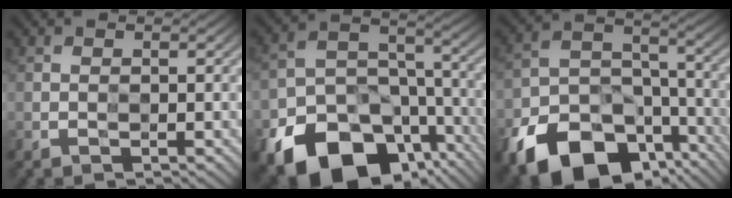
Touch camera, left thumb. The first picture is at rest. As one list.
[{"total": 17.3, "force": [-11.7, 10.9, 6.5], "torque": [-0.127, -0.052, -0.180]}, {"total": 14.8, "force": [-10.3, 8.7, 6.1], "torque": [-0.133, -0.037, -0.175]}]